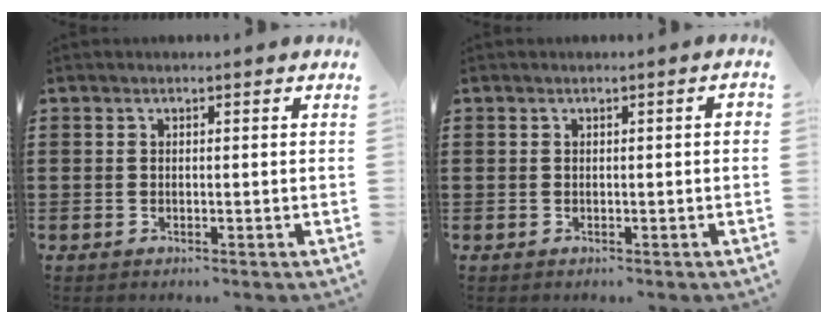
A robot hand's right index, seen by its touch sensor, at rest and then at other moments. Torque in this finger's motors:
{"motor_torque": [0.34, -0.21, 0.00, 0.03]}